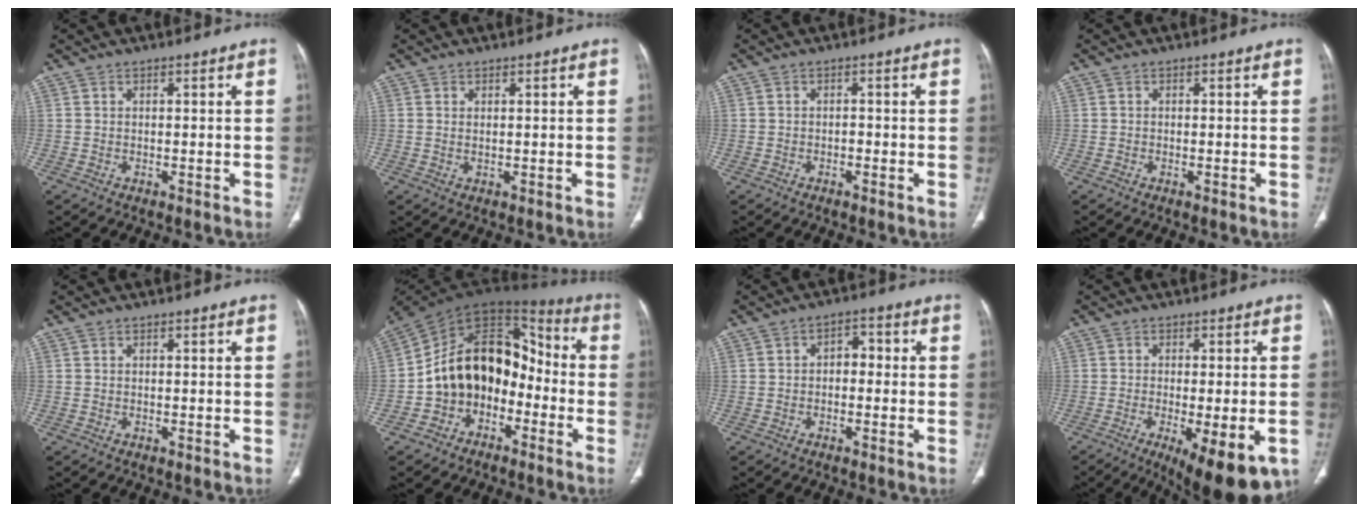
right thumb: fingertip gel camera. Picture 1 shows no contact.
{"total": 0.8, "force": [0.3, 0.3, 0.7], "torque": [-0.017, -0.001, 0.008]}
{"total": 0.9, "force": [-0.4, 0.5, 0.6], "torque": [-0.009, 0.001, -0.009]}
{"total": 0.6, "force": [-0.2, 0.2, 0.5], "torque": [-0.014, -0.002, -0.003]}
{"total": 0.0}
{"total": 17.3, "force": [-4.4, 12.7, 10.8], "torque": [-0.138, 0.088, -0.082]}
{"total": 3.8, "force": [-0.1, 2.5, 2.8], "torque": [-0.025, 0.018, -0.012]}
{"total": 14.7, "force": [-6.6, 4.9, 12.1], "torque": [-0.153, -0.009, -0.087]}